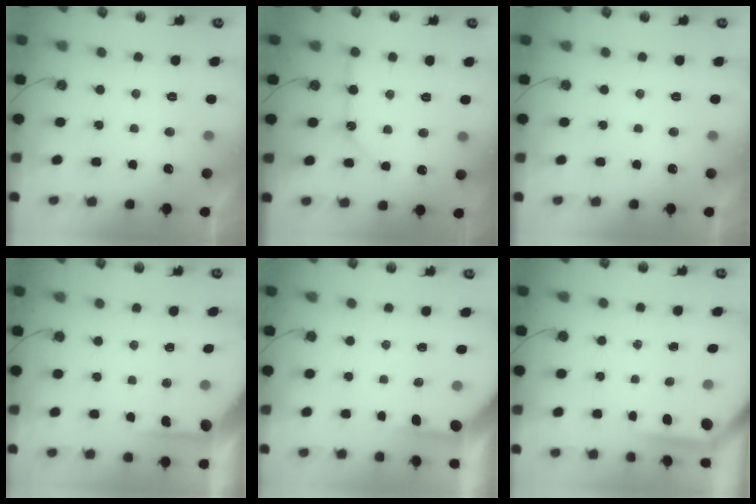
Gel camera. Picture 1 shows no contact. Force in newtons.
{"total": 9.7, "press": 9.7, "slide": 0.2}
{"total": 0.0}
{"total": 4.2, "press": 4.2, "slide": 0.4}
{"total": 3.4, "press": 3.3, "slide": 0.4}
{"total": 3.9, "press": 3.9, "slide": 0.3}